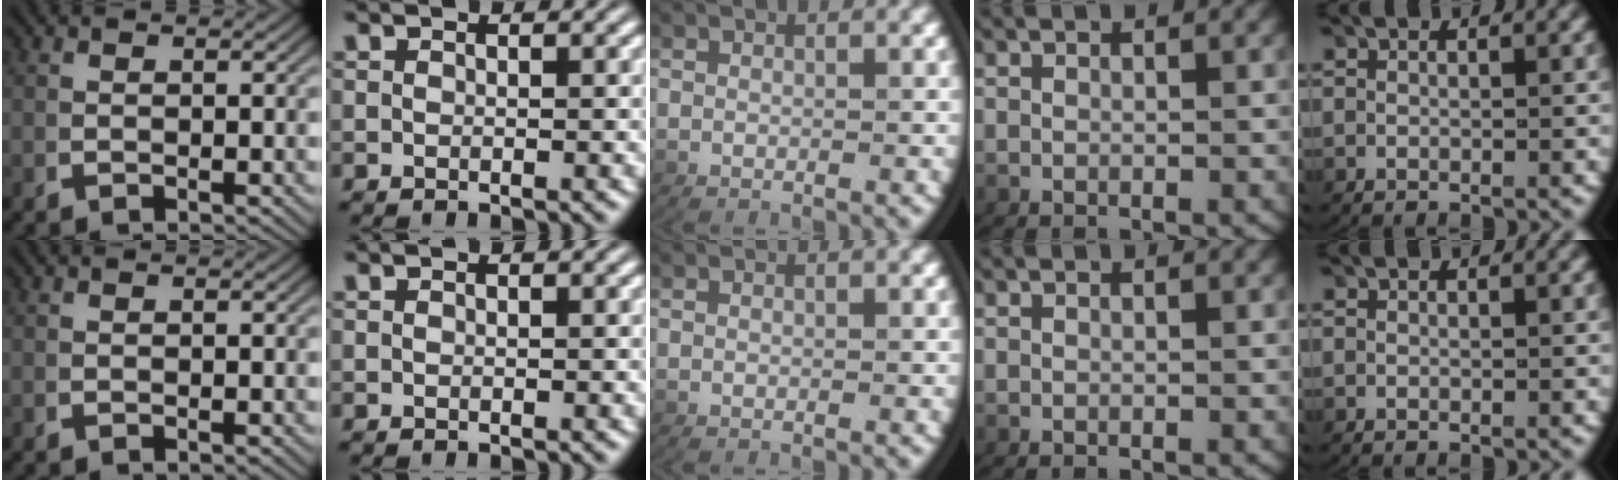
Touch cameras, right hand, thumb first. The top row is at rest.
{}